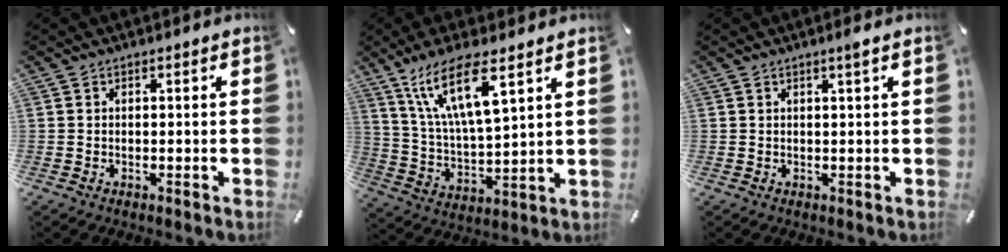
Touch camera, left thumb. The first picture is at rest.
{"total": 14.6, "force": [9.0, 4.2, 10.8], "torque": [-0.237, -0.023, 0.153]}
{"total": 1.7, "force": [1.0, -0.1, 1.4], "torque": [-0.028, -0.002, 0.016]}